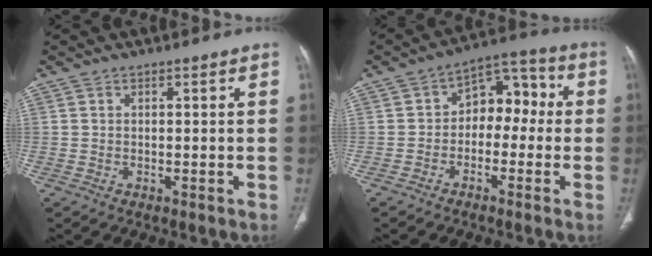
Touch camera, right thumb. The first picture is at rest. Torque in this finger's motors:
{"motor_torque": [0.19, -0.51, -0.06, 0.37, 0.12]}